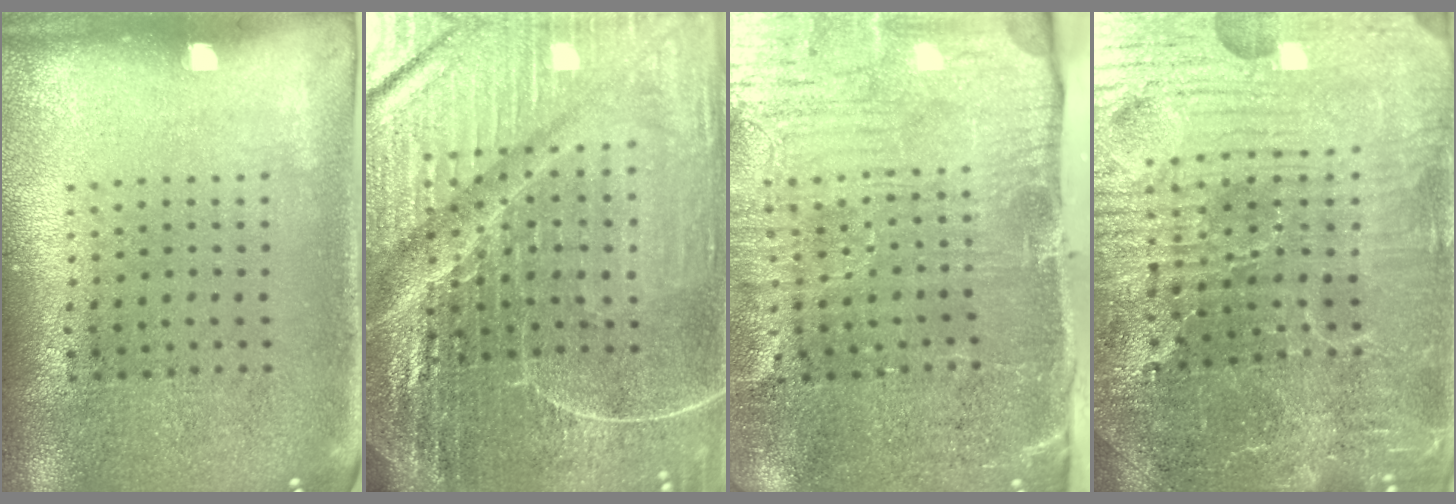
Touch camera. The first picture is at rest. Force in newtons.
{"total": 7.0, "press": 6.1, "slide": 3.4}
{"total": 5.3, "press": 4.4, "slide": 2.9}
{"total": 5.3, "press": 5.1, "slide": 1.5}